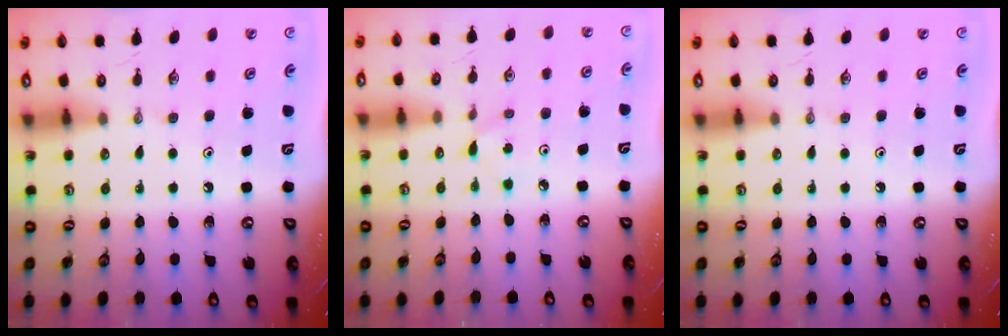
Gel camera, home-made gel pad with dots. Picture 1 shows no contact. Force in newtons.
{"total": 2.3, "press": 2.3, "slide": 0.3}
{"total": 0.0}